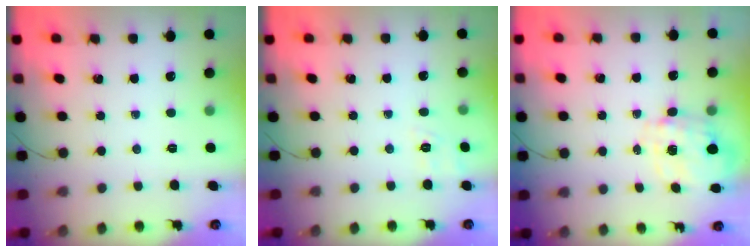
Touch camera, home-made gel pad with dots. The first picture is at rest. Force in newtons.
{"total": 3.3, "press": 2.6, "slide": 2.0}
{"total": 2.5, "press": 2.3, "slide": 1.0}